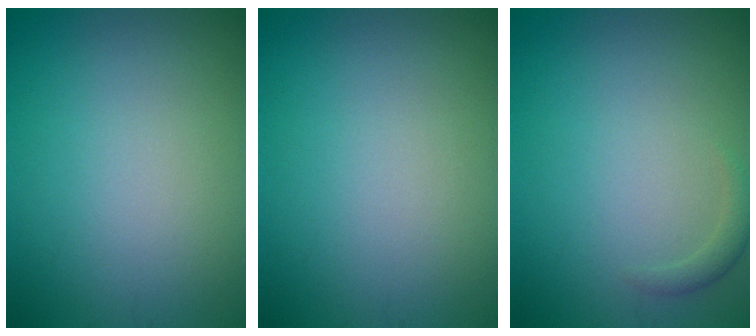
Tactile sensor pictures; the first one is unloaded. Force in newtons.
{"total": 0.0}
{"total": 1.1, "press": 1.1, "slide": 0.0}